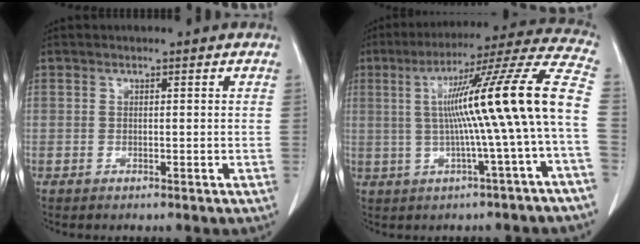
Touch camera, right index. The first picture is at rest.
{"total": 17.8, "force": [-0.4, -1.7, 17.7], "torque": [-0.257, 0.027, -0.014]}